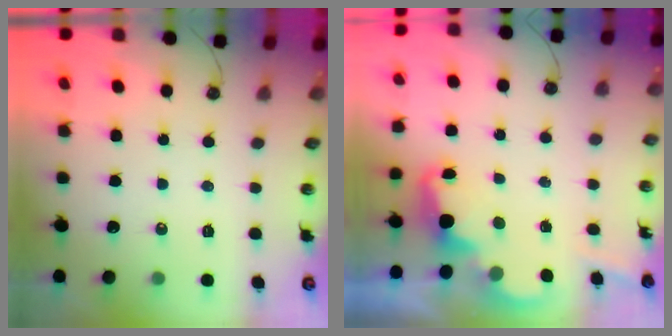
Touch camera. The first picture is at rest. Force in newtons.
{"total": 2.5, "press": 2.4, "slide": 0.5}